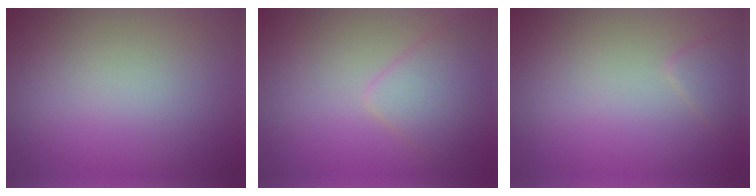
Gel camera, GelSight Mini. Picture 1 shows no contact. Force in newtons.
{"total": 3.4, "press": 3.3, "slide": 0.1}
{"total": 1.3, "press": 1.3, "slide": 0.1}